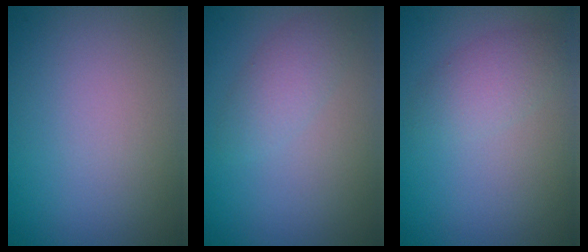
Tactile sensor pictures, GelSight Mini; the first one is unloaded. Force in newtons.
{"total": 2.2, "press": 2.2, "slide": 0.1}
{"total": 2.3, "press": 2.3, "slide": 0.1}